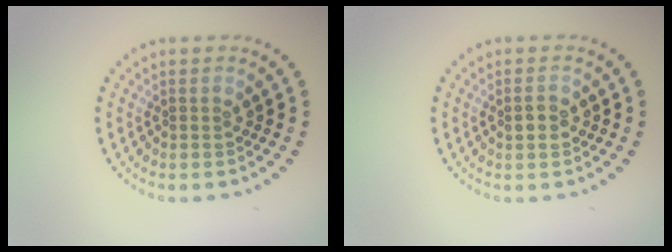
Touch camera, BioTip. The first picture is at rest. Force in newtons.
{"total": 1.4, "press": 1.4, "slide": 0.1}